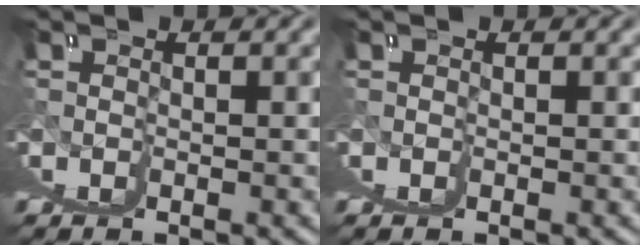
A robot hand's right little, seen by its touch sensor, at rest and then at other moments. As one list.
[{"total": 0.0}]